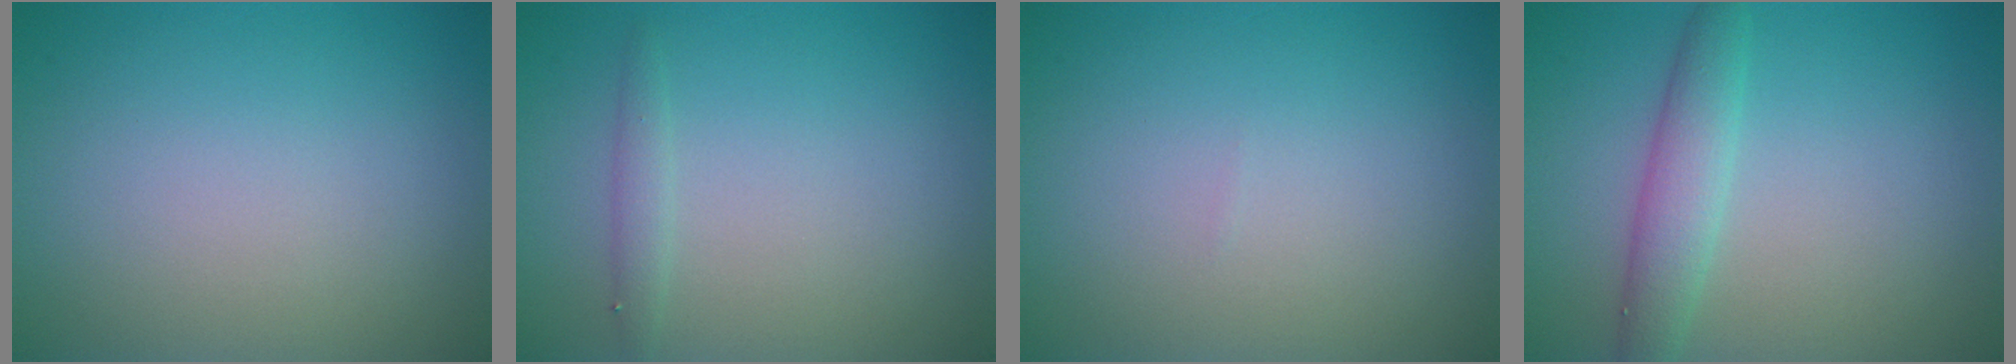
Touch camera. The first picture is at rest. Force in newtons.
{"total": 1.0, "press": 1.0, "slide": 0.1}
{"total": 0.0}
{"total": 2.9, "press": 2.9, "slide": 0.1}